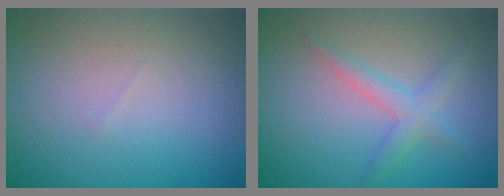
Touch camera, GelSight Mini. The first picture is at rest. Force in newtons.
{"total": 2.2, "press": 2.2, "slide": 0.1}